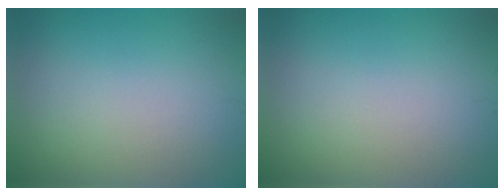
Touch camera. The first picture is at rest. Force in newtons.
{"total": 0.0}